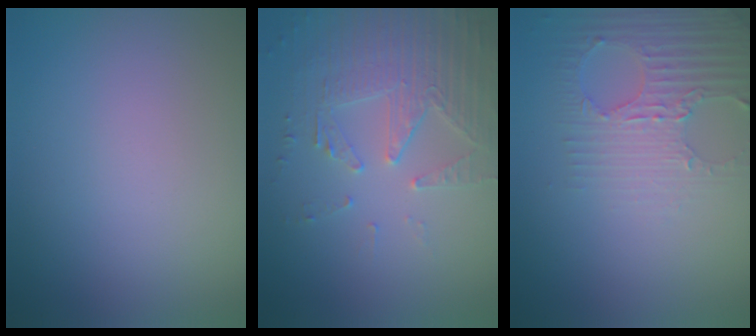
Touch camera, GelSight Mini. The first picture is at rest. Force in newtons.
{"total": 4.1, "press": 3.6, "slide": 2.1}
{"total": 2.8, "press": 2.7, "slide": 0.9}